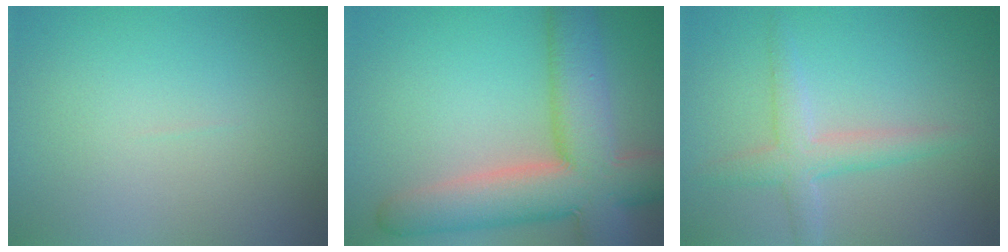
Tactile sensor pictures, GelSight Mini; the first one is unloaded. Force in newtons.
{"total": 10.8, "press": 10.8, "slide": 0.7}
{"total": 2.9, "press": 2.9, "slide": 0.1}